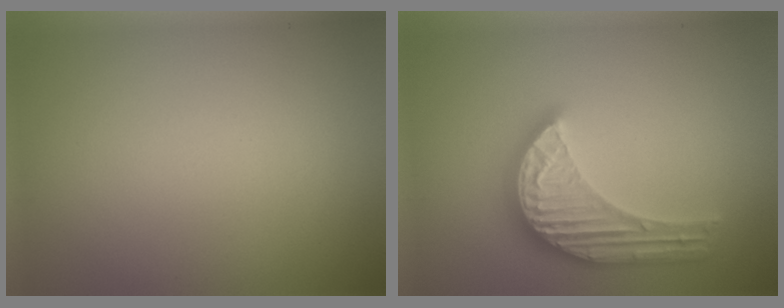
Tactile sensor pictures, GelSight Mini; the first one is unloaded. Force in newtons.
{"total": 5.6, "press": 5.5, "slide": 0.5}